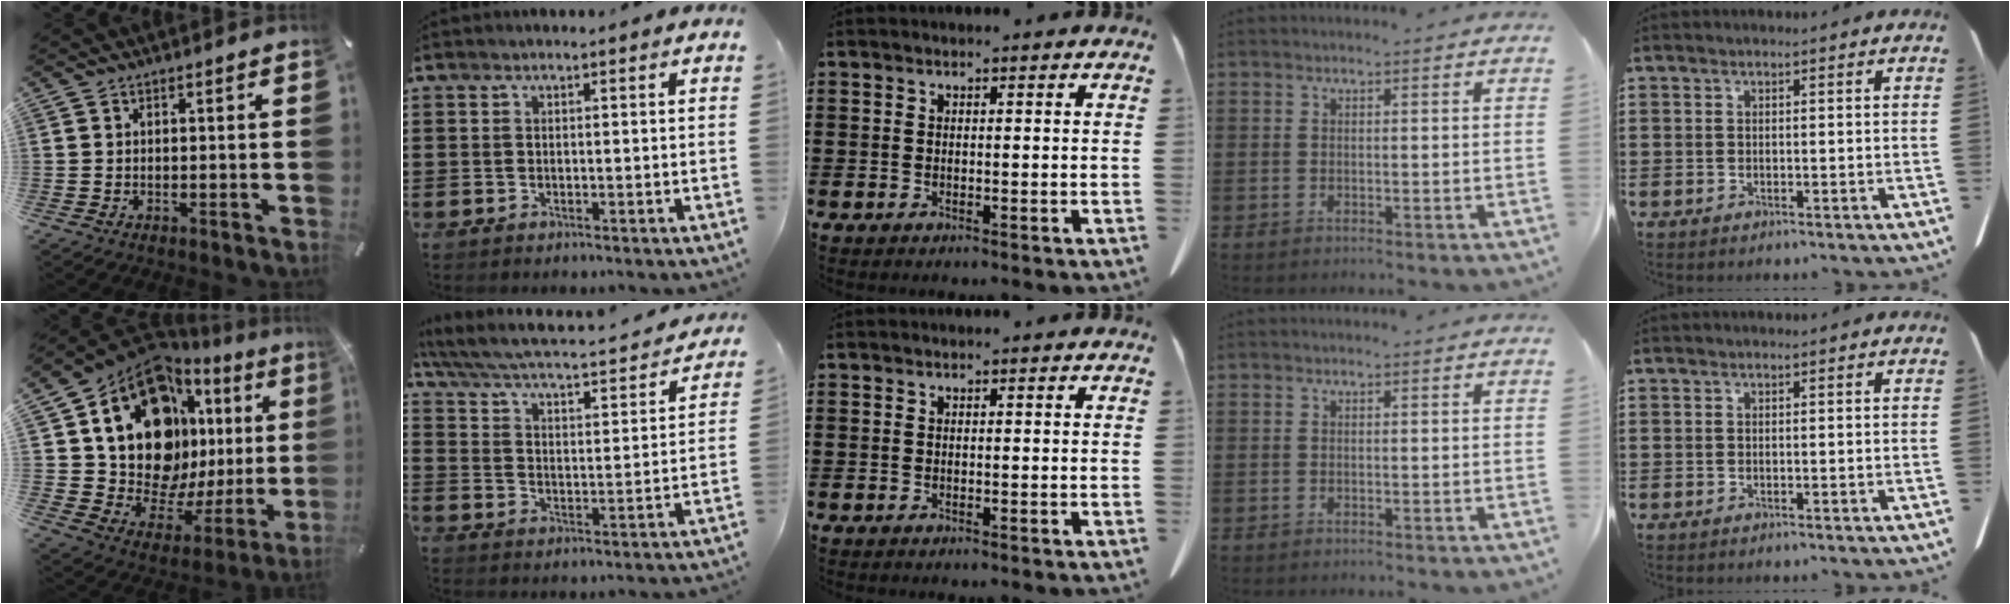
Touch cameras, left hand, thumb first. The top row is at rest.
{"thumb": {"total": 22.4, "force": [9.0, 14.7, 14.4], "torque": [-0.264, -0.077, 0.167]}, "index": {"total": 3.5, "force": [3.0, 0.2, 1.9], "torque": [-0.056, -0.033, 0.038]}}